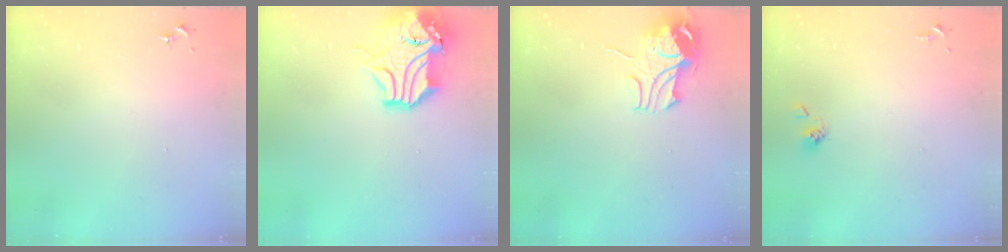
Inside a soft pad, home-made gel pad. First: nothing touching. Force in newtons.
{"total": 16.2, "press": 16.1, "slide": 2.2}
{"total": 9.6, "press": 9.6, "slide": 1.1}
{"total": 4.4, "press": 3.7, "slide": 2.4}